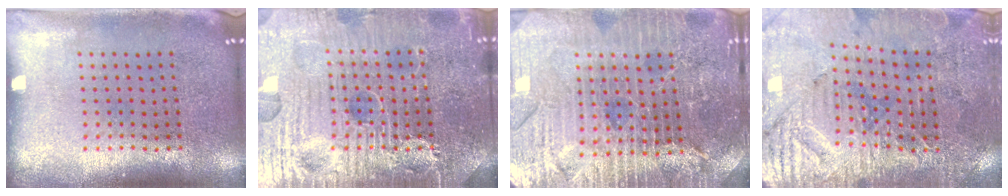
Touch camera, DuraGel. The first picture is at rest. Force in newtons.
{"total": 7.8, "press": 7.7, "slide": 0.8}
{"total": 4.9, "press": 4.5, "slide": 1.8}
{"total": 3.4, "press": 3.4, "slide": 0.6}